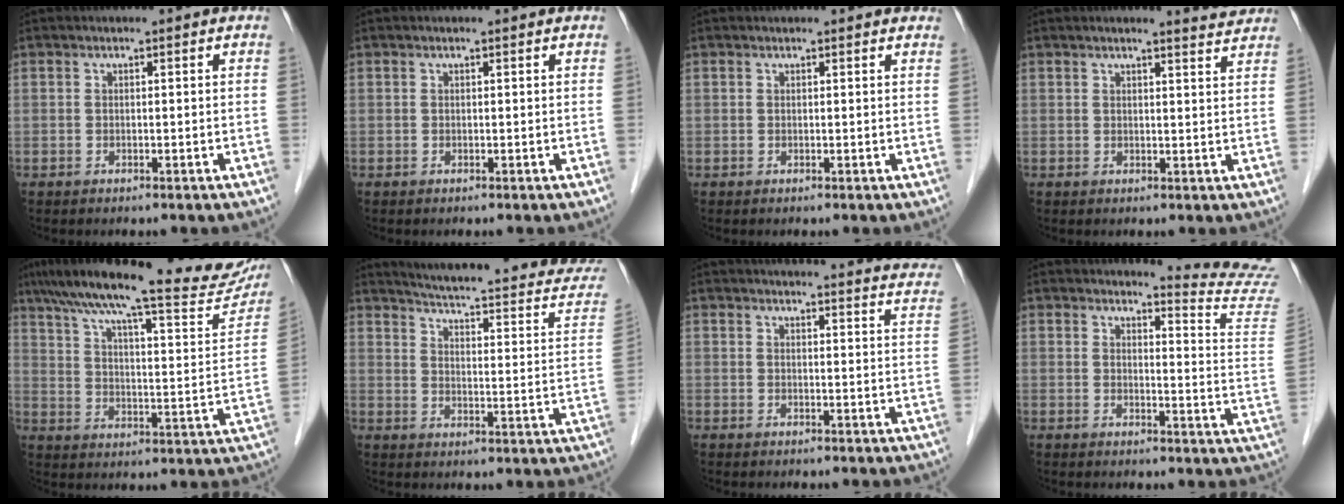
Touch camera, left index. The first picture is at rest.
{"total": 0.0}
{"total": 2.5, "force": [2.4, 0.5, 0.6], "torque": [-0.011, 0.005, 0.014]}
{"total": 3.5, "force": [3.4, -0.2, 0.8], "torque": [-0.017, -0.013, 0.030]}
{"total": 29.5, "force": [24.3, 4.6, 16.0], "torque": [-0.251, -0.022, 0.318]}
{"total": 20.9, "force": [18.4, 3.3, 9.5], "torque": [-0.126, -0.046, 0.212]}
{"total": 22.3, "force": [21.5, 2.1, 5.5], "torque": [-0.056, -0.073, 0.227]}
{"total": 12.4, "force": [12.3, -1.8, 0.4], "torque": [-0.002, -0.144, 0.114]}